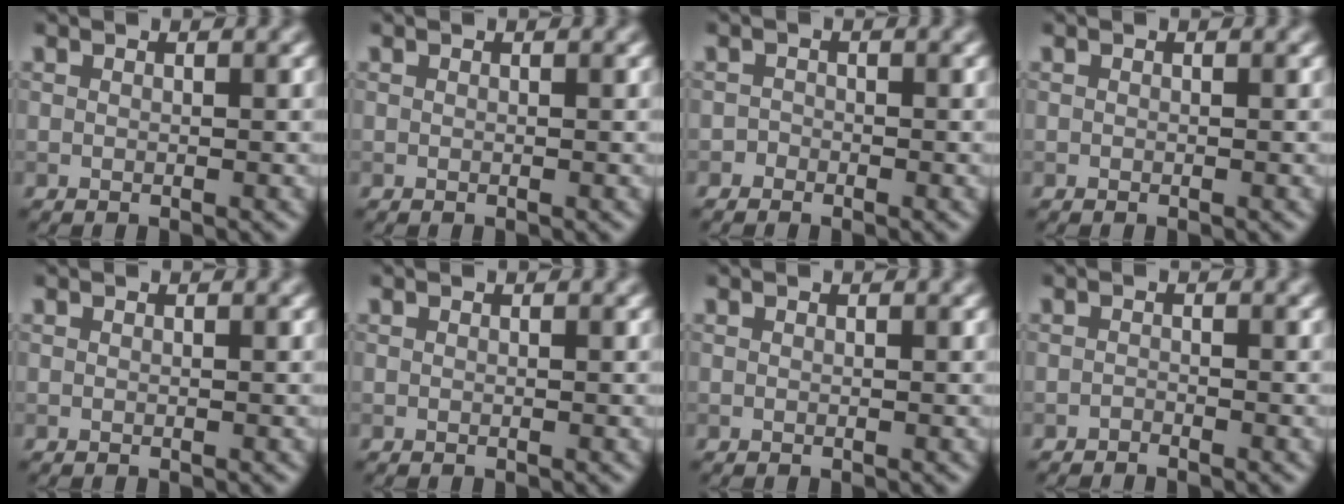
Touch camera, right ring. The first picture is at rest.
{"total": 0.0}
{"total": 0.8, "force": [-0.6, 0.5, -0.1], "torque": [0.006, 0.002, -0.012]}
{"total": 0.0}
{"total": 0.0}
{"total": 0.0}
{"total": 0.0}
{"total": 0.7, "force": [-0.7, 0.1, 0.0], "torque": [0.002, 0.001, -0.014]}